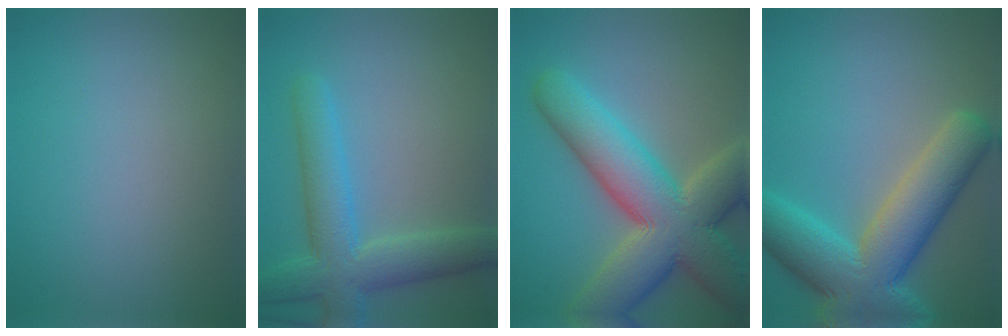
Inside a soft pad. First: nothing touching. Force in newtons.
{"total": 6.3, "press": 6.3, "slide": 0.3}
{"total": 12.4, "press": 12.3, "slide": 1.2}
{"total": 10.4, "press": 10.4, "slide": 0.7}